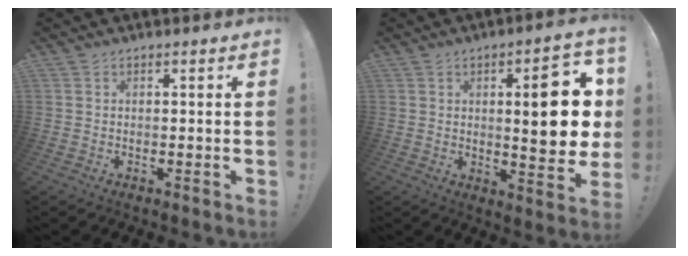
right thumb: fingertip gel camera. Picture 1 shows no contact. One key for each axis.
{"total": 15.4, "fx": 2.0, "fy": 4.4, "fz": 14.6, "tx": -0.190, "ty": -0.010, "tz": 0.021}